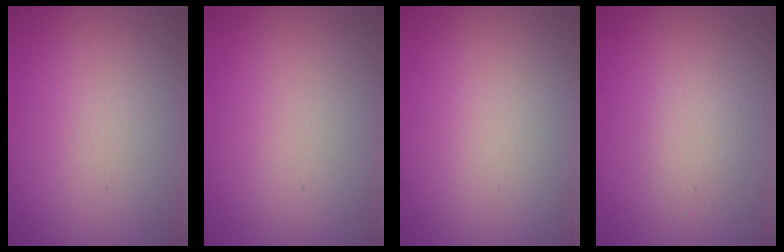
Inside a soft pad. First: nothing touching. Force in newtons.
{"total": 0.0}
{"total": 0.0}
{"total": 1.3, "press": 1.3, "slide": 0.1}